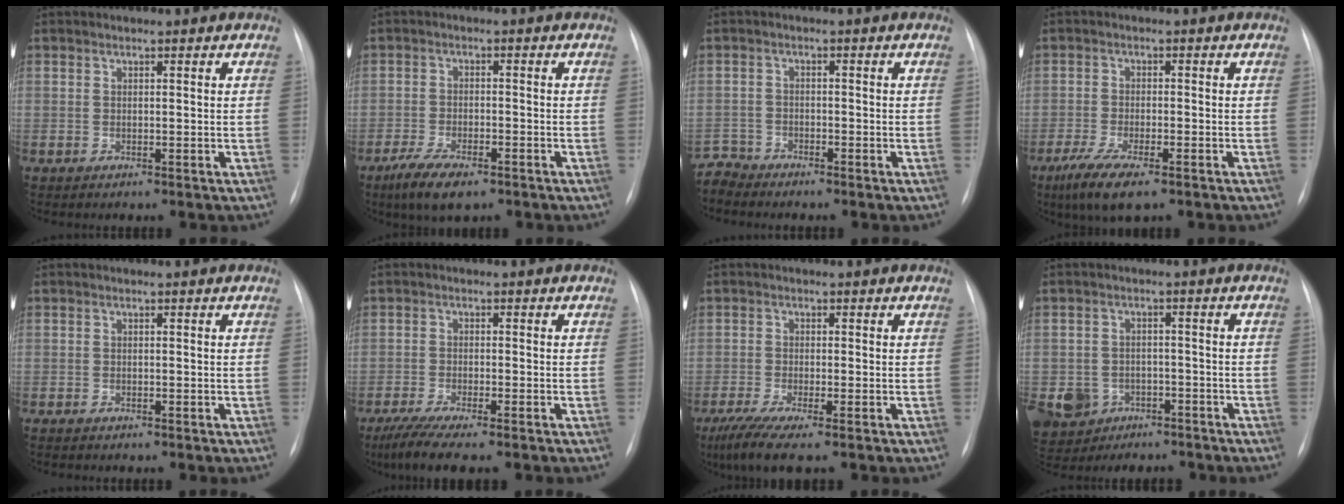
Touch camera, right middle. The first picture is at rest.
{"total": 6.9, "force": [-4.7, 2.2, 4.6], "torque": [-0.089, -0.012, -0.078]}
{"total": 3.0, "force": [-2.8, 0.0, -1.0], "torque": [0.026, -0.013, -0.056]}
{"total": 7.3, "force": [-4.7, 1.6, 5.4], "torque": [-0.101, -0.018, -0.077]}
{"total": 0.8, "force": [-0.7, 0.2, 0.3], "torque": [-0.009, -0.002, -0.011]}
{"total": 7.4, "force": [-5.7, 0.6, 4.7], "torque": [-0.083, -0.021, -0.094]}
{"total": 6.5, "force": [-4.5, 0.5, 4.7], "torque": [-0.089, -0.020, -0.079]}
{"total": 9.3, "force": [-5.3, 7.2, 2.5], "torque": [-0.072, 0.010, -0.074]}